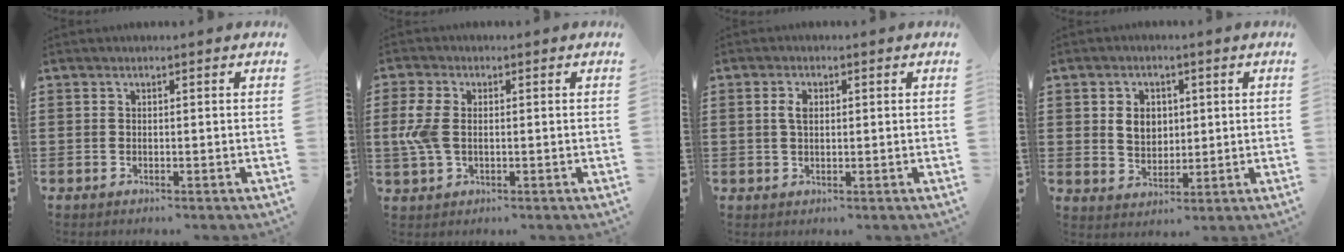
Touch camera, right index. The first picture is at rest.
{"total": 5.2, "force": [0.1, 3.1, 4.2], "torque": [-0.118, -0.002, -0.008]}
{"total": 2.6, "force": [0.5, 1.4, 2.1], "torque": [-0.045, 0.009, 0.007]}
{"total": 4.4, "force": [0.8, 3.6, 2.5], "torque": [-0.053, 0.009, 0.010]}